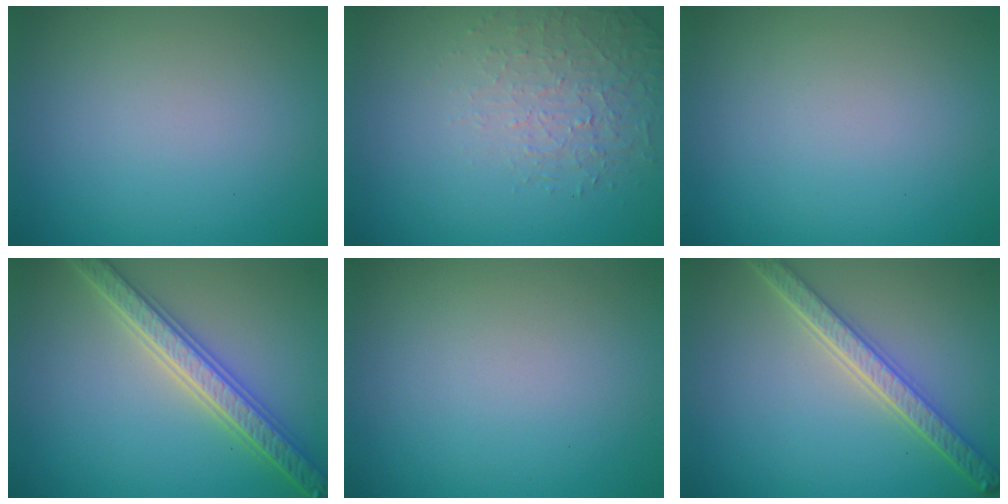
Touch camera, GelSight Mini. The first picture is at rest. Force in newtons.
{"total": 1.6, "press": 1.0, "slide": 1.2}
{"total": 0.0}
{"total": 5.5, "press": 5.4, "slide": 1.1}
{"total": 0.0}
{"total": 4.9, "press": 3.8, "slide": 3.1}